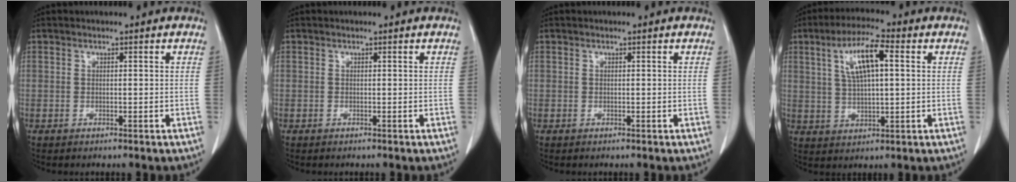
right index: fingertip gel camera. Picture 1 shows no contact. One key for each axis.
{"total": 0.0}
{"total": 0.0}
{"total": 9.0, "fx": 2.7, "fy": 2.1, "fz": 8.3, "tx": -0.158, "ty": 0.015, "tz": 0.052}